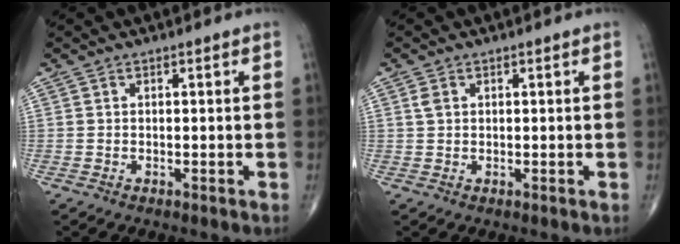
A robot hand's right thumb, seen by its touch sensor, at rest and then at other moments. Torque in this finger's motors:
{"motor_torque": [-0.27, 0.27, 0.10, -0.06, 0.00]}